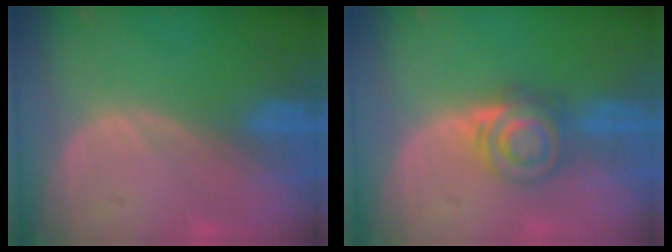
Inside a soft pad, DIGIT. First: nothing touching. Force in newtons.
{"total": 6.3, "press": 5.5, "slide": 3.1}